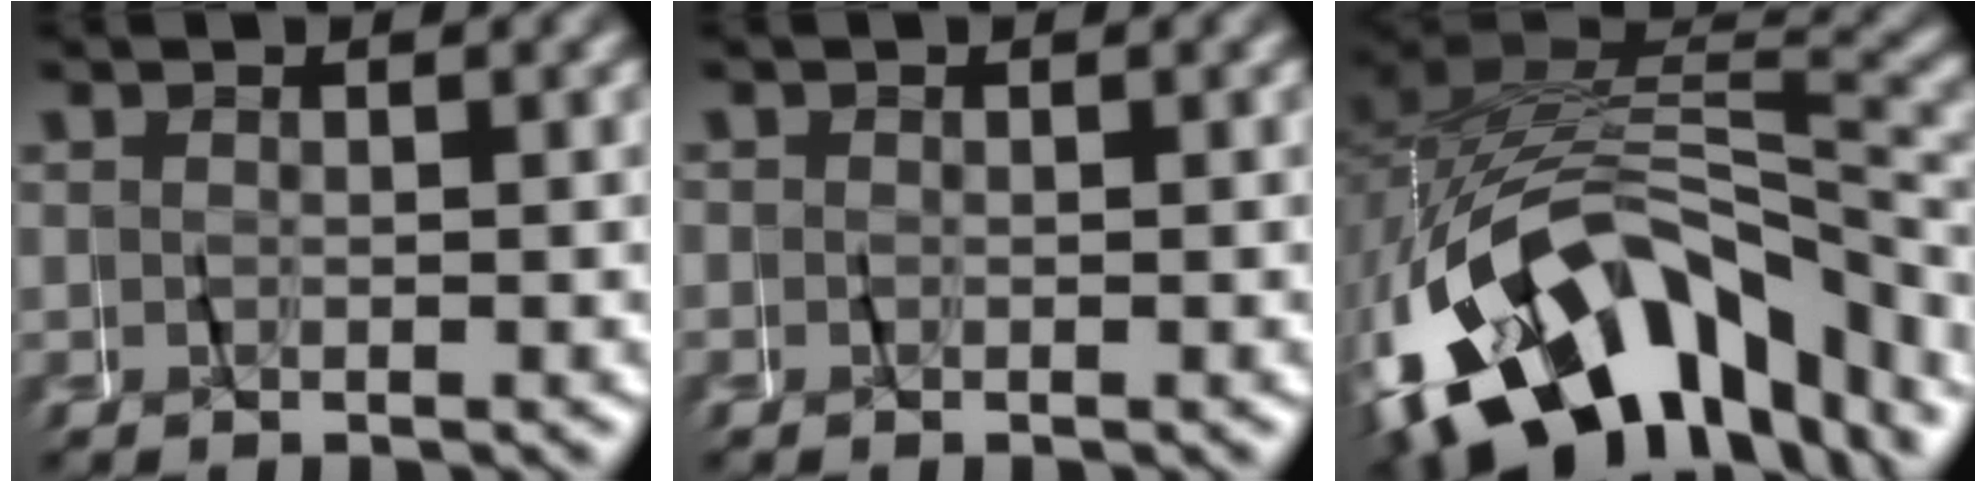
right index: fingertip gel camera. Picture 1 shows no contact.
{"total": 0.5, "force": [0.0, 0.5, 0.2], "torque": [-0.008, -0.004, 0.002]}
{"total": 15.7, "force": [-6.9, 9.6, 10.3], "torque": [-0.221, -0.025, -0.101]}